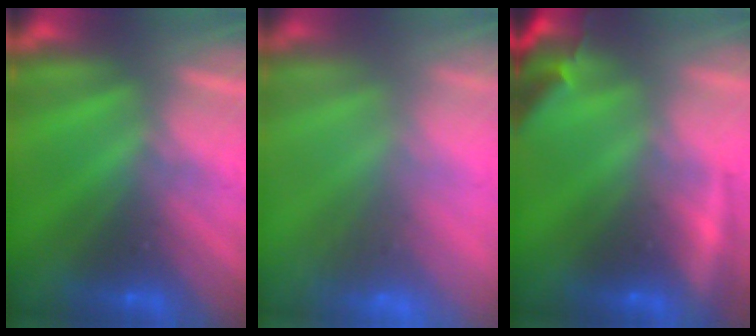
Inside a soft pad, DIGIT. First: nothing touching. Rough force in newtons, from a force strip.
{"total": 5.8}
{"total": 5.8}